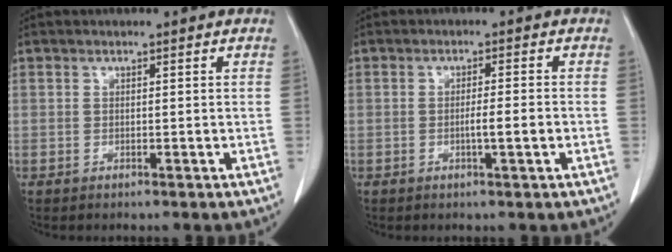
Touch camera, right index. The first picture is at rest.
{"total": 3.0, "force": [-0.7, 0.0, 2.9], "torque": [-0.051, -0.002, -0.012]}